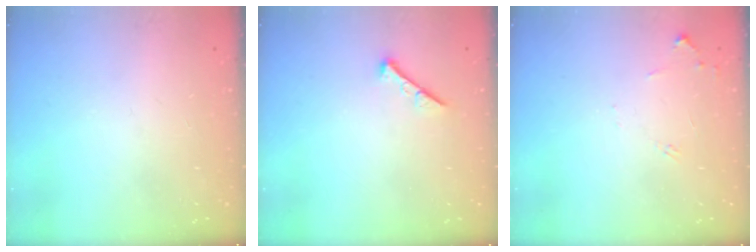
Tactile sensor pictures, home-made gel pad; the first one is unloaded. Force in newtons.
{"total": 0.0}
{"total": 6.3, "press": 6.3, "slide": 0.8}